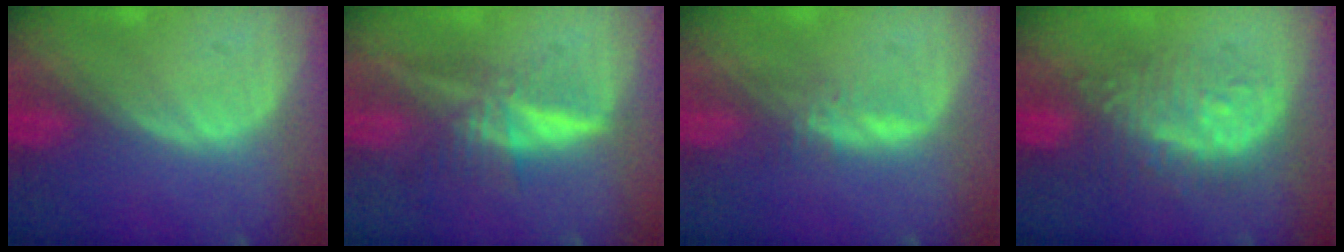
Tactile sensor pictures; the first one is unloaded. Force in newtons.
{"total": 6.1, "press": 5.7, "slide": 2.1}
{"total": 2.2, "press": 2.1, "slide": 0.2}
{"total": 9.1, "press": 8.9, "slide": 2.1}